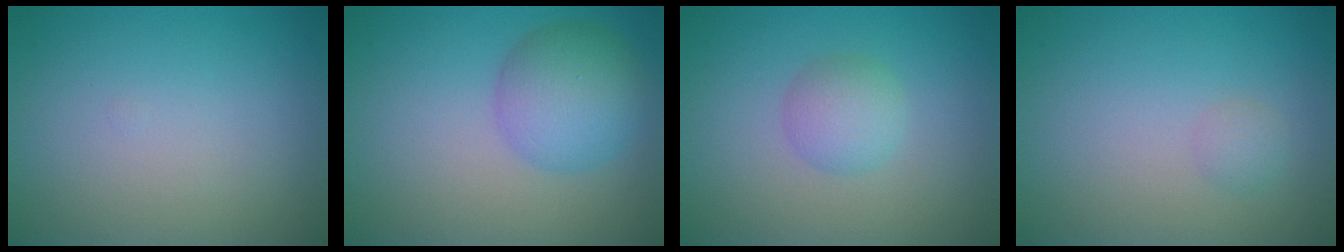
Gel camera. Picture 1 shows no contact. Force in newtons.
{"total": 5.1, "press": 5.1, "slide": 0.2}
{"total": 2.4, "press": 2.4, "slide": 0.1}
{"total": 1.0, "press": 1.0, "slide": 0.0}